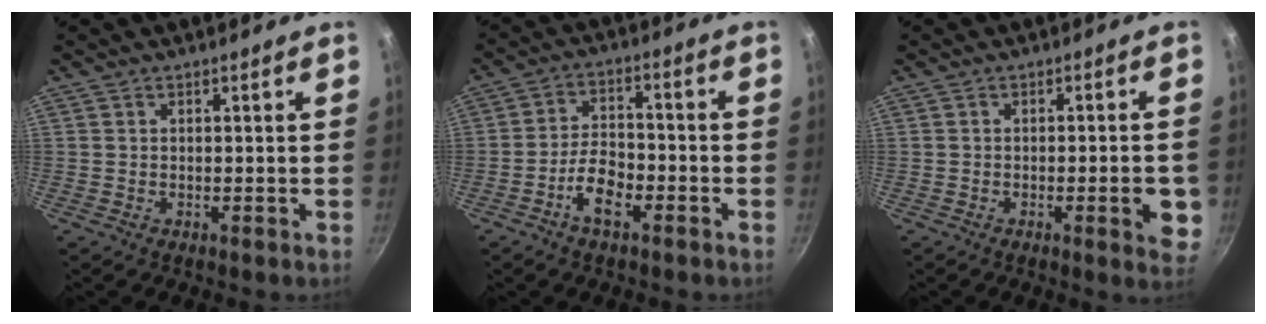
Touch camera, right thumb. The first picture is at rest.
{"total": 7.2, "force": [-3.7, 3.4, 5.2], "torque": [-0.086, 0.035, -0.069]}
{"total": 6.4, "force": [-1.6, 1.8, 6.0], "torque": [-0.062, 0.002, -0.020]}